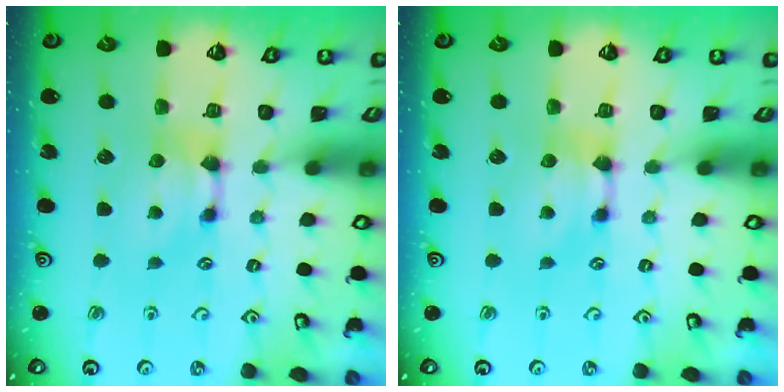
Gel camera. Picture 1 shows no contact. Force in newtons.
{"total": 0.0}